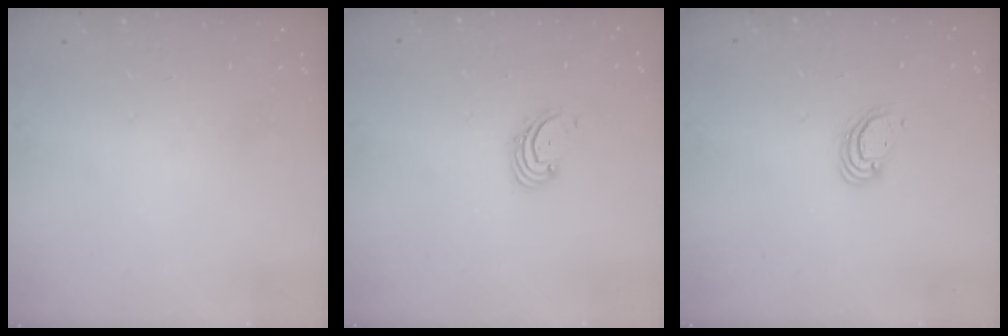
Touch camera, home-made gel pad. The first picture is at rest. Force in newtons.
{"total": 1.9, "press": 1.8, "slide": 0.2}
{"total": 3.8, "press": 3.8, "slide": 0.4}